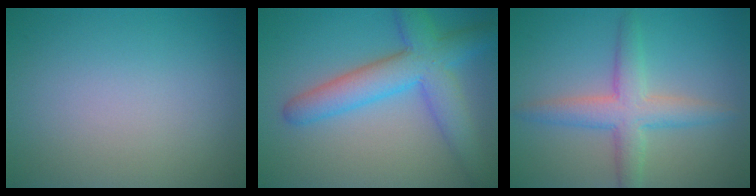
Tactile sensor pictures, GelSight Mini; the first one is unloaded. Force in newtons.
{"total": 6.8, "press": 6.8, "slide": 0.2}
{"total": 4.5, "press": 4.5, "slide": 0.2}